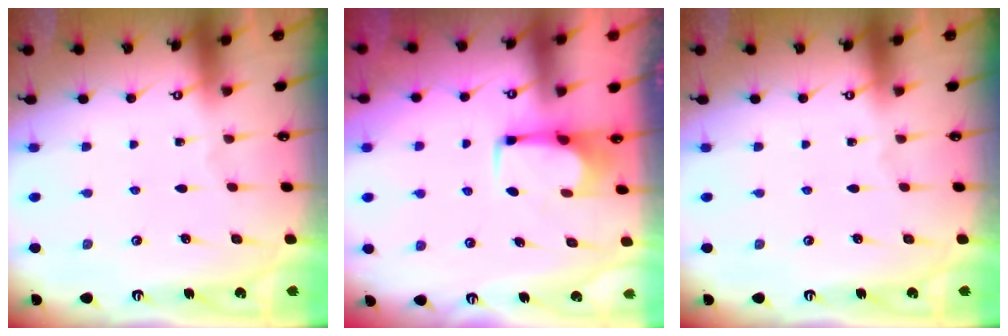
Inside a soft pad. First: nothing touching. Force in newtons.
{"total": 2.6, "press": 2.6, "slide": 0.4}
{"total": 0.0}